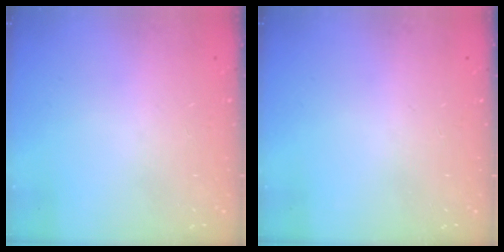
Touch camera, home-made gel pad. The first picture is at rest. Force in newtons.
{"total": 0.0}